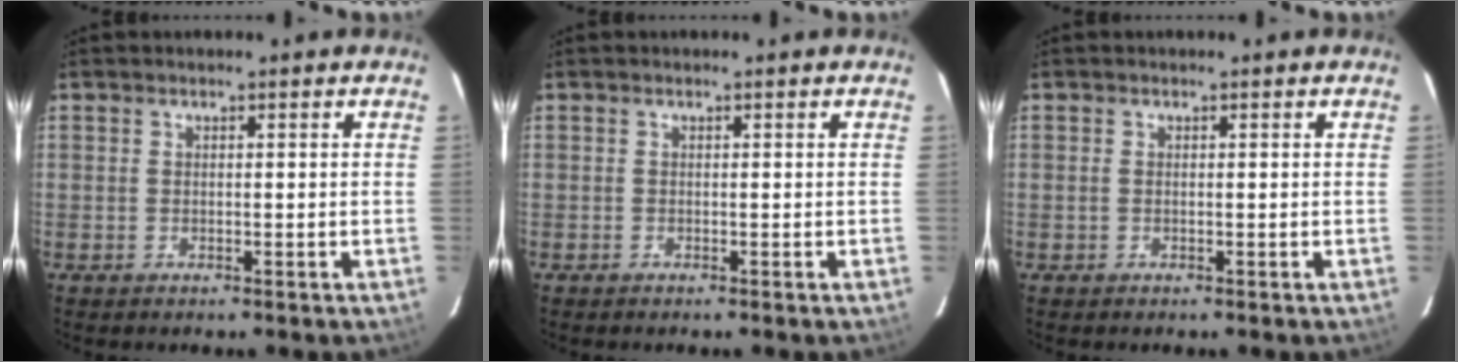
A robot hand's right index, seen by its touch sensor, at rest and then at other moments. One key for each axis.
{"total": 0.0}
{"total": 0.0}